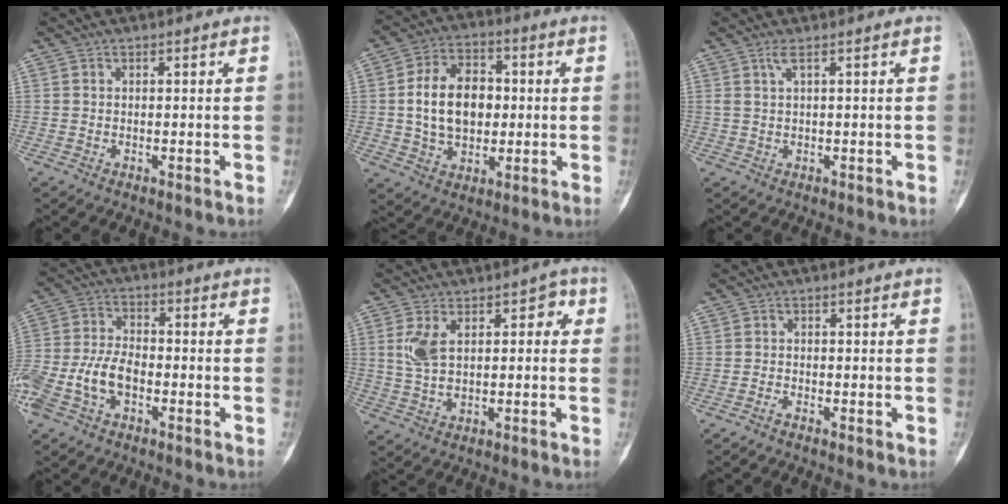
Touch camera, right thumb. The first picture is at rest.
{"total": 13.4, "force": [0.7, 9.2, 9.7], "torque": [-0.142, 0.012, 0.012]}
{"total": 1.7, "force": [0.9, -0.1, 1.5], "torque": [-0.041, 0.000, 0.024]}
{"total": 11.6, "force": [-4.2, 7.0, 8.3], "torque": [-0.182, 0.029, -0.083]}
{"total": 7.9, "force": [1.8, 4.6, 6.1], "torque": [-0.091, 0.004, 0.034]}
{"total": 1.1, "force": [-0.9, 0.3, 0.5], "torque": [-0.012, 0.002, -0.020]}